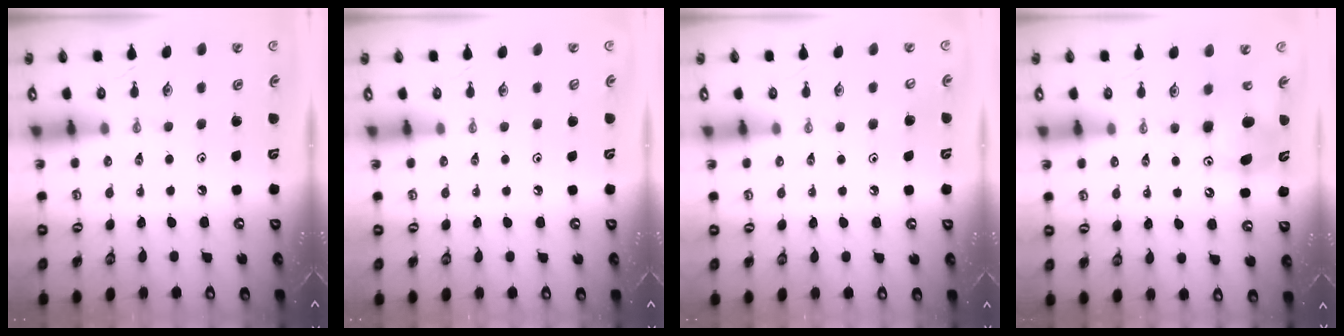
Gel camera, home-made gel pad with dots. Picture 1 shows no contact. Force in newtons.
{"total": 1.1, "press": 0.0, "slide": 1.1}
{"total": 3.1, "press": 3.0, "slide": 0.2}
{"total": 9.2, "press": 9.2, "slide": 0.2}